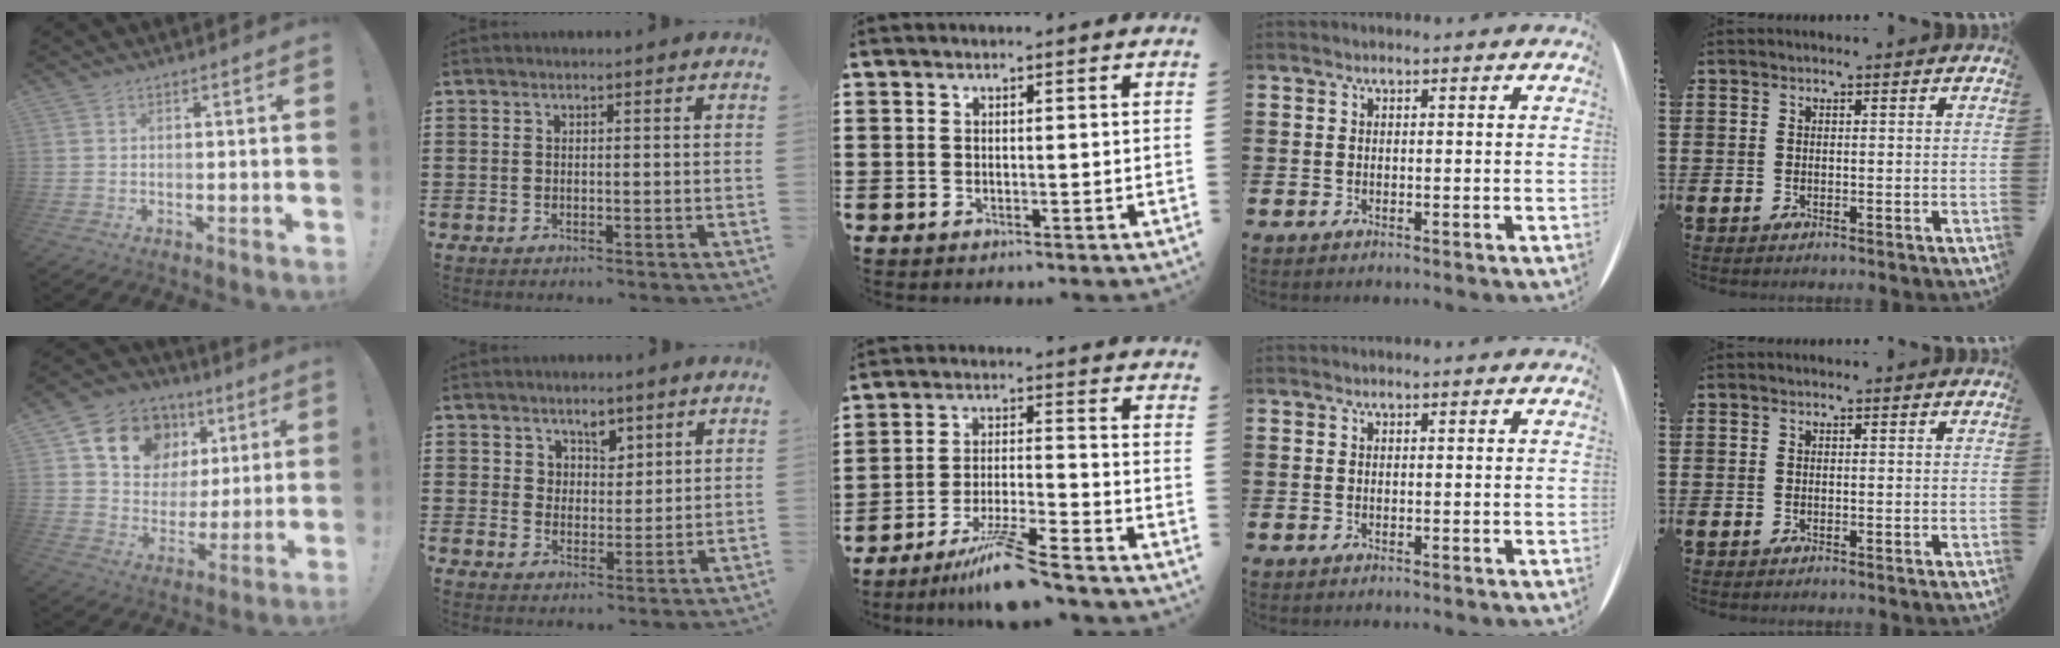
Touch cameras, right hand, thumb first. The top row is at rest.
{"thumb": {"total": 14.9, "force": [7.9, 11.3, 5.7], "torque": [-0.094, -0.041, 0.162]}, "index": {"total": 4.0, "force": [2.8, 2.8, 0.4], "torque": [-0.016, 0.005, 0.049]}, "middle": {"total": 8.4, "force": [-7.1, -0.1, 4.5], "torque": [-0.085, -0.006, -0.134]}}